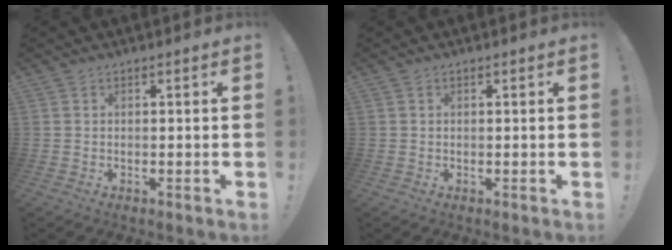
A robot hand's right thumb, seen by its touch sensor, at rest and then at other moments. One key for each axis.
{"total": 0.0}